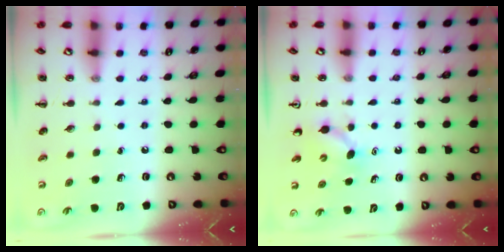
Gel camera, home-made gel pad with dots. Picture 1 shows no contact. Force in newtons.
{"total": 2.9, "press": 2.7, "slide": 1.1}